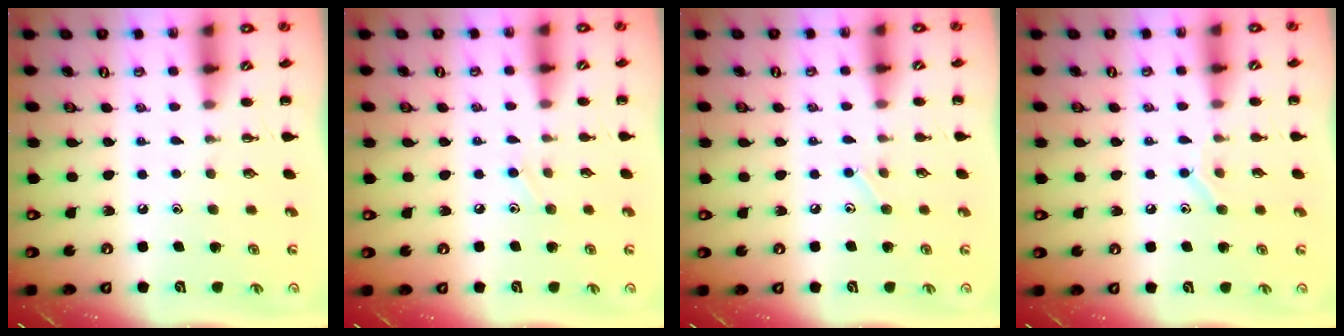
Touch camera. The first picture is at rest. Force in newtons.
{"total": 5.8, "press": 5.4, "slide": 1.9}
{"total": 5.8, "press": 5.6, "slide": 1.6}
{"total": 8.0, "press": 7.8, "slide": 1.8}